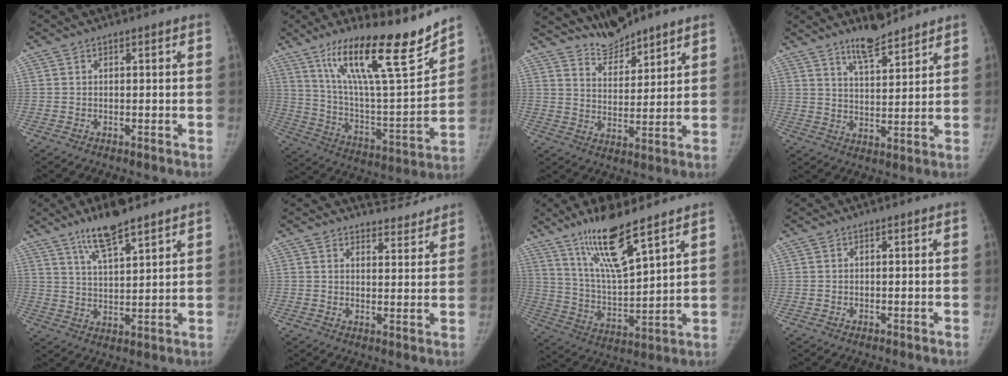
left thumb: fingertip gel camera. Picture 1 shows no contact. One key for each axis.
{"total": 23.4, "fx": 16.4, "fy": 4.3, "fz": 16.2, "tx": -0.239, "ty": -0.079, "tz": 0.285}
{"total": 8.1, "fx": 7.5, "fy": 1.8, "fz": 2.6, "tx": -0.024, "ty": -0.048, "tz": 0.139}
{"total": 8.0, "fx": 6.6, "fy": 2.0, "fz": 4.1, "tx": -0.056, "ty": -0.047, "tz": 0.117}
{"total": 9.7, "fx": 7.0, "fy": 2.0, "fz": 6.4, "tx": -0.105, "ty": -0.038, "tz": 0.130}
{"total": 5.9, "fx": 5.7, "fy": 1.7, "fz": 0.5, "tx": 0.016, "ty": -0.045, "tz": 0.074}
{"total": 15.0, "fx": 10.3, "fy": 2.8, "fz": 10.5, "tx": -0.182, "ty": -0.061, "tz": 0.205}
{"total": 0.0}